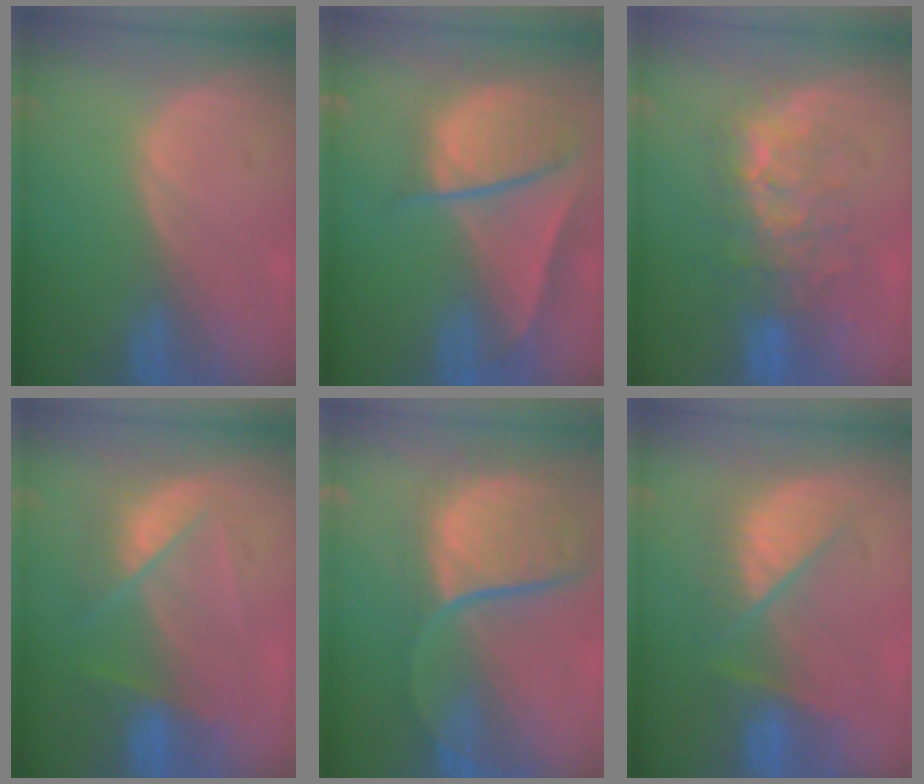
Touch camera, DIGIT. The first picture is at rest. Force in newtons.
{"total": 9.3, "press": 8.1, "slide": 4.7}
{"total": 8.2, "press": 8.0, "slide": 1.8}
{"total": 7.4, "press": 6.5, "slide": 3.4}
{"total": 11.9, "press": 9.9, "slide": 6.7}
{"total": 7.3, "press": 7.3, "slide": 0.6}